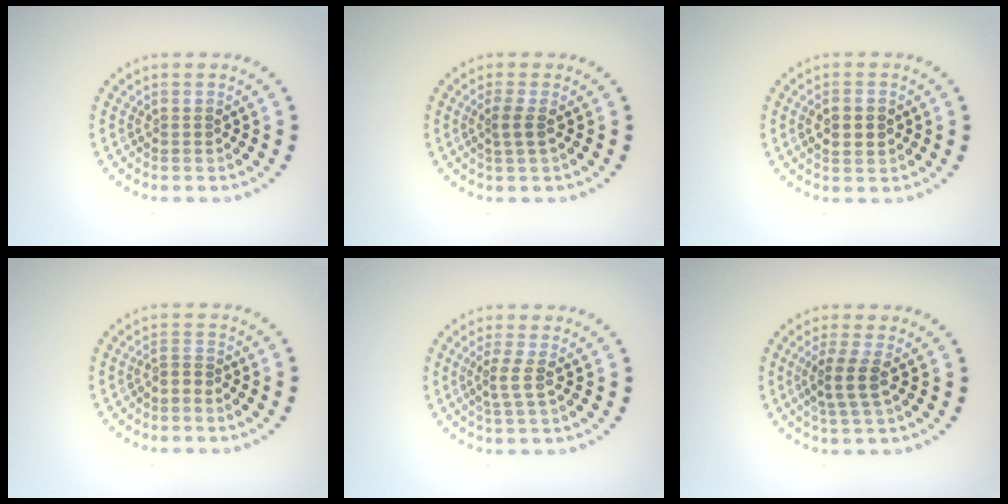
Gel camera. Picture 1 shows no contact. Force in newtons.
{"total": 1.6, "press": 1.3, "slide": 0.9}
{"total": 2.2, "press": 2.2, "slide": 0.1}
{"total": 1.1, "press": 0.6, "slide": 1.0}
{"total": 1.7, "press": 1.3, "slide": 1.1}
{"total": 2.5, "press": 2.0, "slide": 1.5}